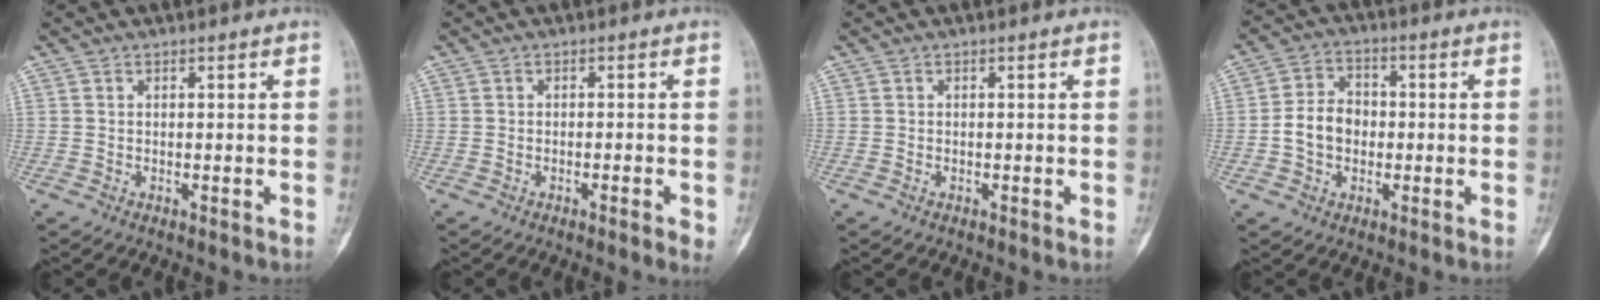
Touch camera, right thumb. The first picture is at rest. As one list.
[{"total": 2.8, "force": [-1.1, 0.6, 2.5], "torque": [-0.034, -0.003, -0.016]}, {"total": 0.0}, {"total": 7.6, "force": [-1.0, 6.0, 4.6], "torque": [-0.061, 0.024, -0.028]}]